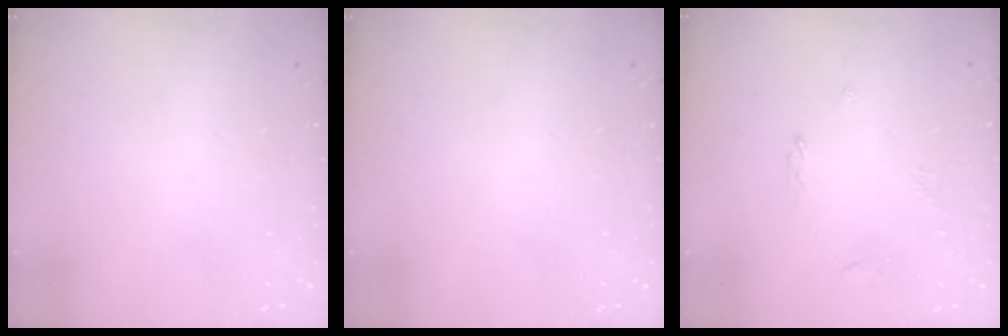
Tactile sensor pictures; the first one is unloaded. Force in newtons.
{"total": 0.0}
{"total": 1.6, "press": 1.5, "slide": 0.5}